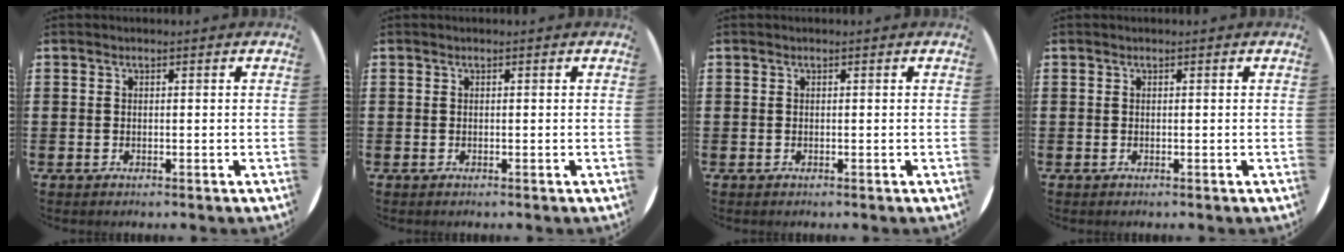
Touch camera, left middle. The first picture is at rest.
{"total": 0.0}
{"total": 0.0}
{"total": 0.0}